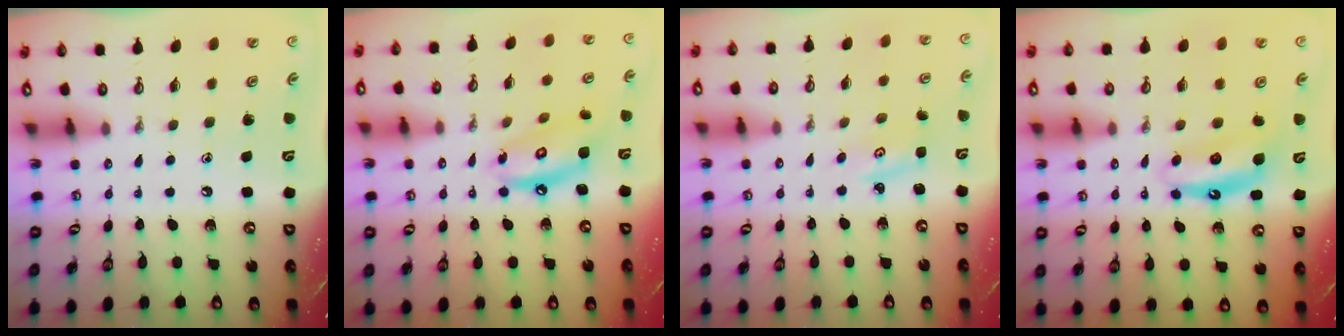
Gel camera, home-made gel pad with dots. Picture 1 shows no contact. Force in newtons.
{"total": 10.7, "press": 10.6, "slide": 1.1}
{"total": 2.5, "press": 2.5, "slide": 0.4}
{"total": 7.2, "press": 7.2, "slide": 0.5}